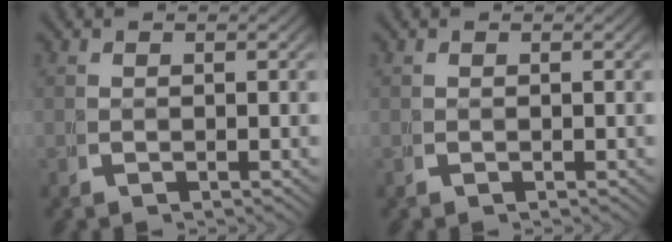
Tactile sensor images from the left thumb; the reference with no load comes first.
{"total": 0.0}